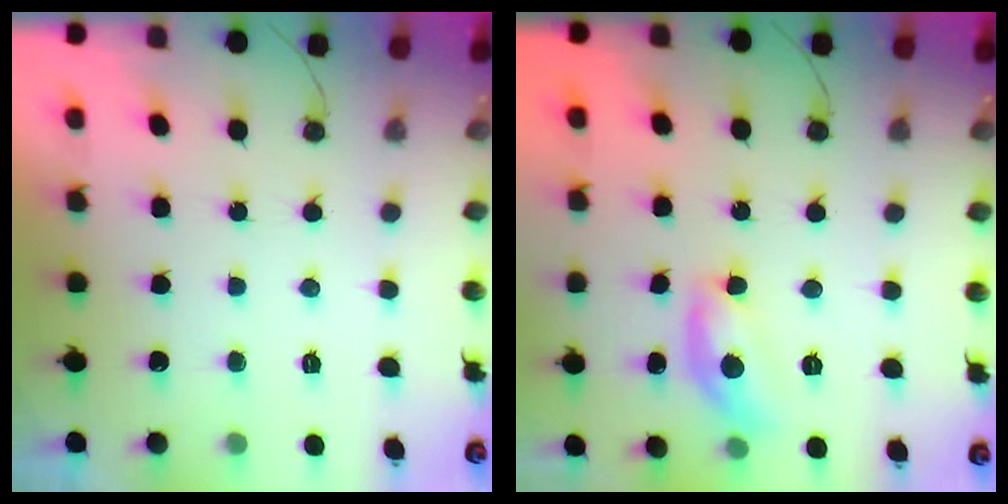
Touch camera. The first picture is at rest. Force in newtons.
{"total": 12.0, "press": 12.0, "slide": 0.6}